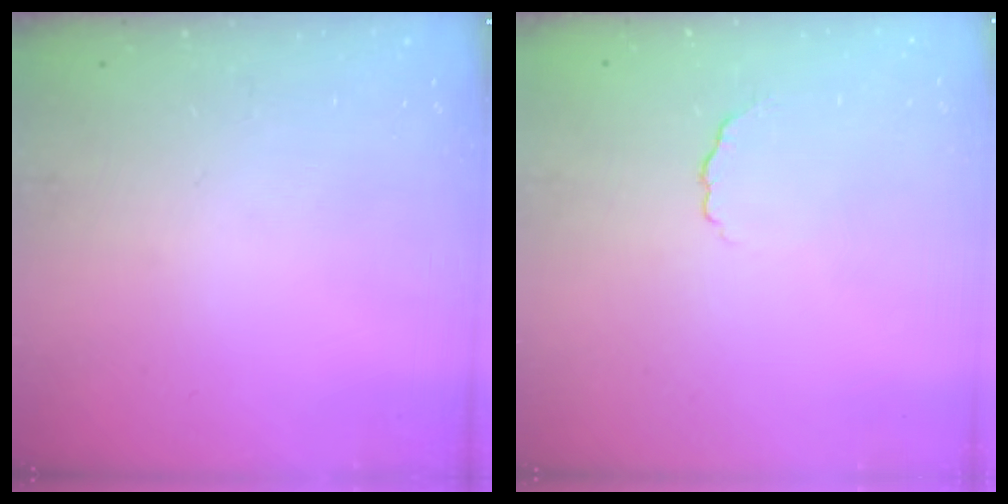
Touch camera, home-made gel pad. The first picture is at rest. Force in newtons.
{"total": 2.6, "press": 2.5, "slide": 0.8}